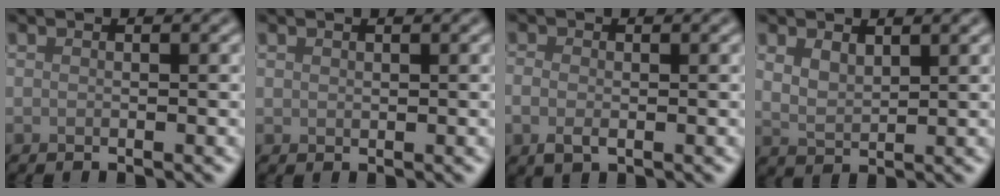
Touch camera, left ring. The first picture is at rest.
{"total": 0.5, "force": [0.4, 0.3, 0.1], "torque": [-0.002, 0.000, 0.009]}
{"total": 2.0, "force": [-0.3, 1.4, 1.4], "torque": [-0.032, -0.004, -0.007]}
{"total": 2.2, "force": [1.3, 1.0, 1.5], "torque": [-0.034, -0.004, 0.030]}